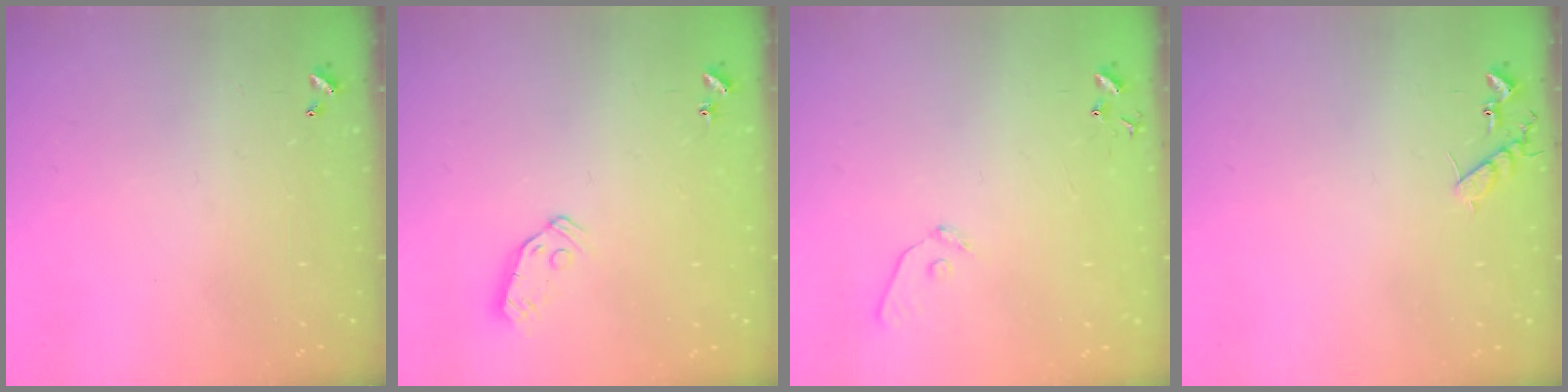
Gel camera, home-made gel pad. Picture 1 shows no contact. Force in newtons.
{"total": 6.5, "press": 6.5, "slide": 0.4}
{"total": 7.4, "press": 7.4, "slide": 0.6}
{"total": 7.6, "press": 7.6, "slide": 0.4}